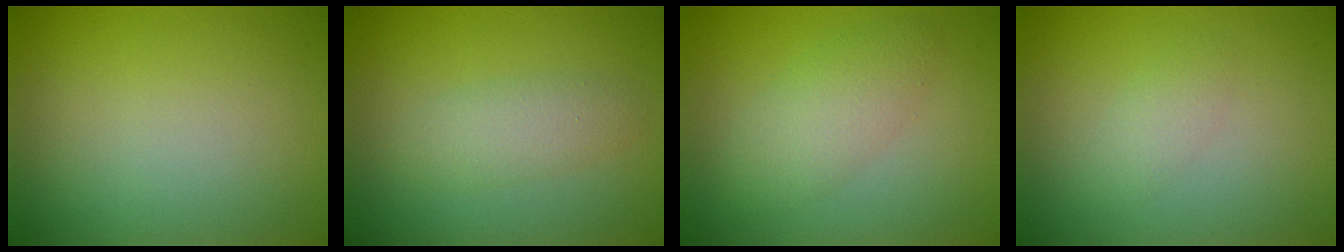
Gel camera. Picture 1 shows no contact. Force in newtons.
{"total": 2.4, "press": 2.4, "slide": 0.1}
{"total": 3.5, "press": 3.5, "slide": 0.1}
{"total": 2.5, "press": 2.4, "slide": 0.3}